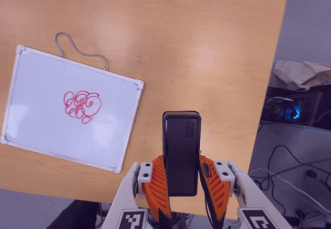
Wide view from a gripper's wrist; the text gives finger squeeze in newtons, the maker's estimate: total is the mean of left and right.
{"total": 5.0, "left": 3.3, "right": 6.6}